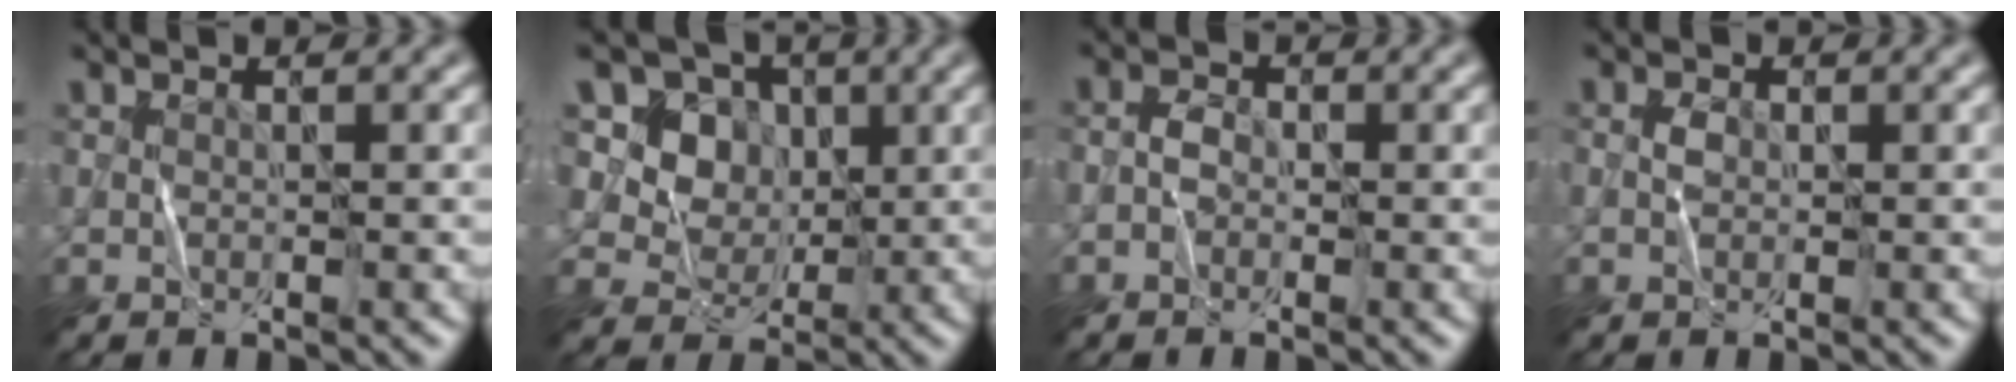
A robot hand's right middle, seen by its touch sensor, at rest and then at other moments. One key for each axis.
{"total": 9.7, "fx": 3.8, "fy": 8.0, "fz": 3.9, "tx": -0.091, "ty": 0.007, "tz": 0.067}
{"total": 1.4, "fx": -0.7, "fy": 0.9, "fz": 0.8, "tx": -0.014, "ty": 0.006, "tz": -0.017}
{"total": 1.1, "fx": 0.0, "fy": 0.8, "fz": 0.7, "tx": -0.016, "ty": 0.003, "tz": -0.002}